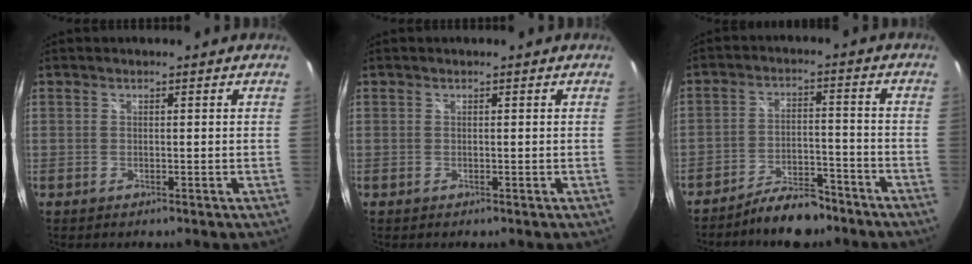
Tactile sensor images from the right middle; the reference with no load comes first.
{"total": 0.0}
{"total": 8.4, "force": [-7.1, 2.9, 3.5], "torque": [-0.072, 0.013, -0.106]}